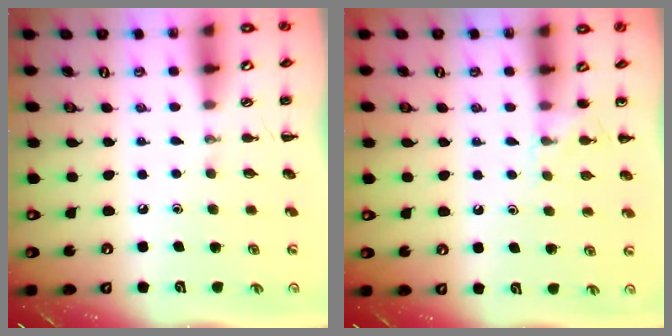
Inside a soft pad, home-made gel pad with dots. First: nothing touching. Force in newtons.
{"total": 5.9, "press": 5.6, "slide": 1.8}